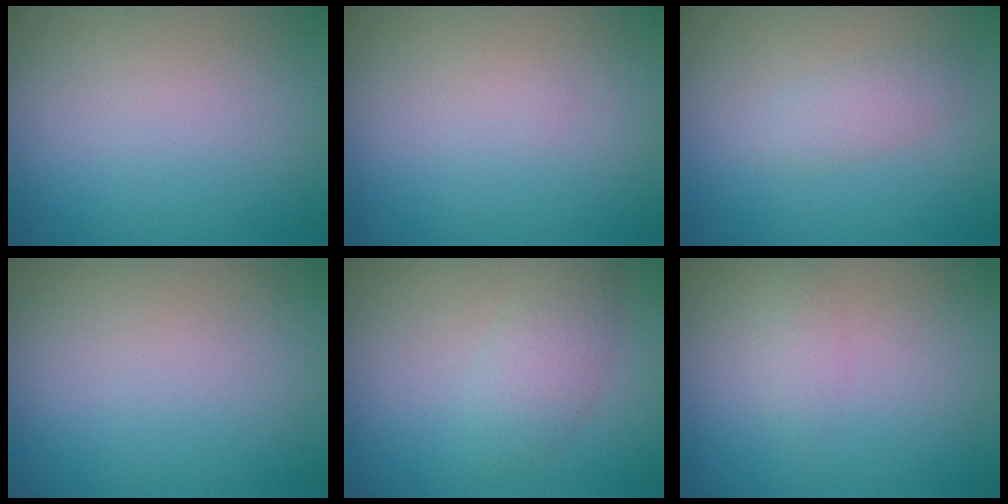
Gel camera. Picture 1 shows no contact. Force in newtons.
{"total": 0.0}
{"total": 1.6, "press": 1.6, "slide": 0.0}
{"total": 0.0}
{"total": 2.7, "press": 2.7, "slide": 0.0}
{"total": 1.0, "press": 1.0, "slide": 0.0}